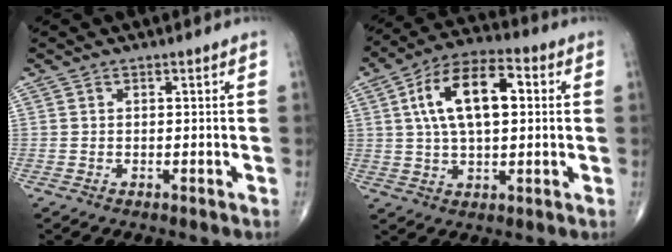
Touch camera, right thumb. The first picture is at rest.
{"total": 14.8, "force": [3.0, 7.3, 12.5], "torque": [-0.215, 0.020, 0.047]}